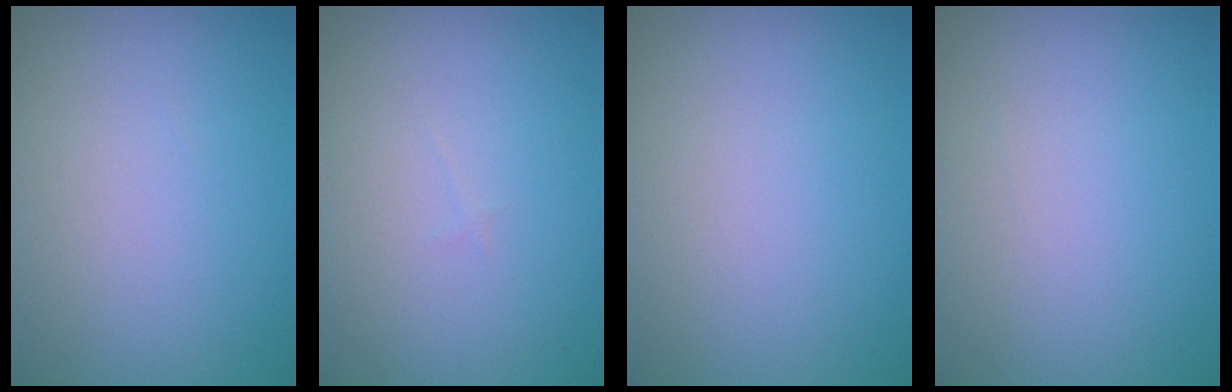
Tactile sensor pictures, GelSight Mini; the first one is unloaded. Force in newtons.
{"total": 0.0}
{"total": 0.0}
{"total": 0.0}